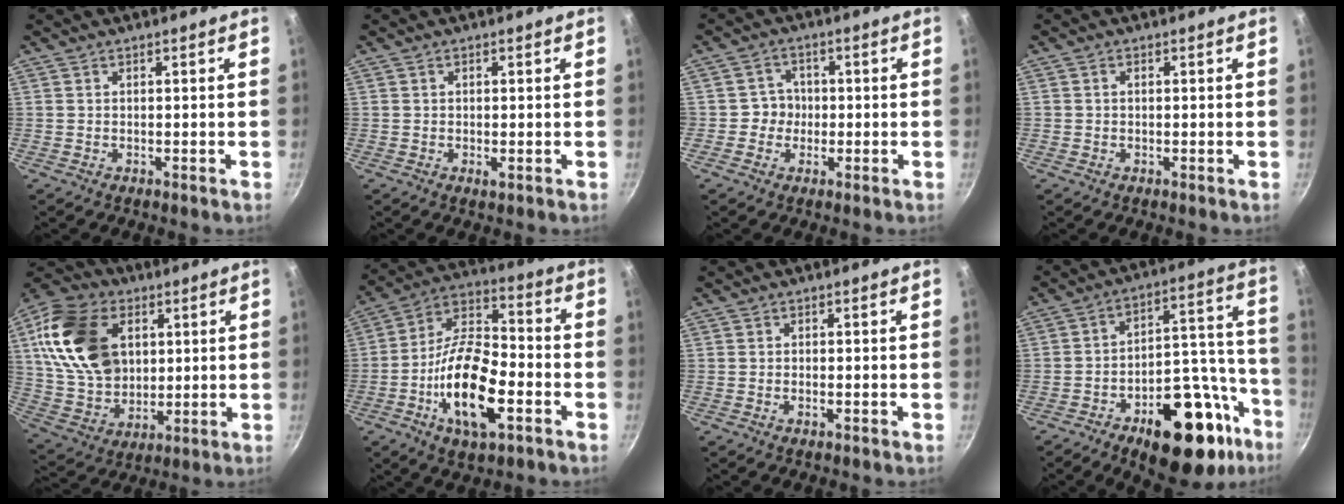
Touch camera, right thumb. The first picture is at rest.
{"total": 1.1, "force": [0.1, 0.5, 1.0], "torque": [-0.016, -0.001, 0.000]}
{"total": 3.9, "force": [-0.6, 3.8, 0.7], "torque": [0.026, 0.013, -0.016]}
{"total": 0.8, "force": [0.1, 0.6, 0.5], "torque": [-0.008, 0.004, 0.001]}
{"total": 21.4, "force": [5.3, 15.3, 14.1], "torque": [-0.240, -0.004, 0.103]}
{"total": 18.8, "force": [-6.6, 8.2, 15.5], "torque": [-0.276, 0.035, -0.132]}
{"total": 1.1, "force": [-0.4, 0.4, 0.9], "torque": [-0.020, 0.003, -0.009]}
{"total": 26.9, "force": [-14.3, 13.3, 18.5], "torque": [-0.191, 0.099, -0.197]}